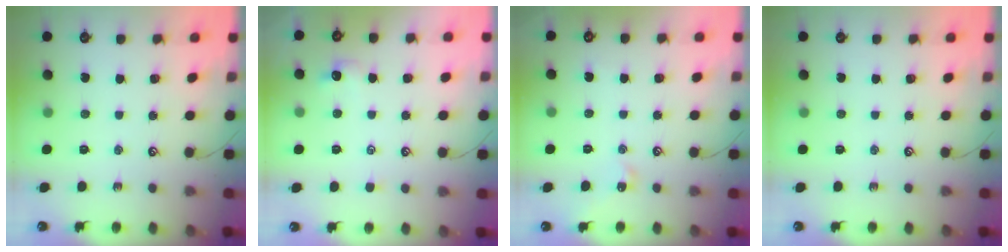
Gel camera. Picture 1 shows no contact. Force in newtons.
{"total": 0.7, "press": 0.4, "slide": 0.6}
{"total": 2.9, "press": 2.8, "slide": 0.5}
{"total": 0.0}